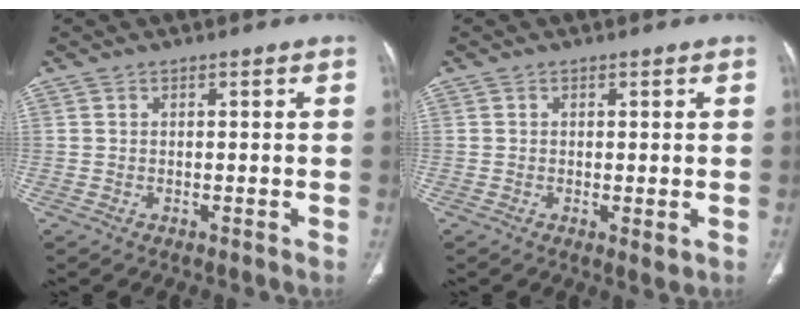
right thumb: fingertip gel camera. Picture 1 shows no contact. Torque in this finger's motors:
{"motor_torque": [-0.51, -0.07, -0.20, 0.05, -0.01]}